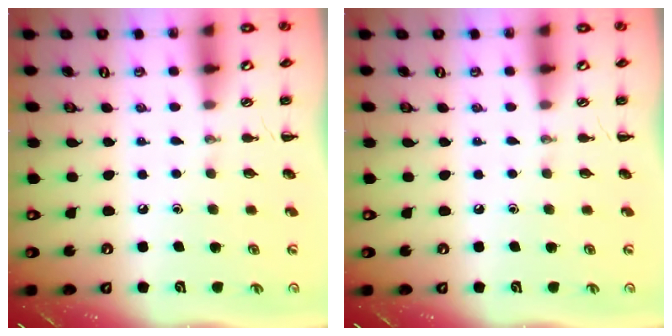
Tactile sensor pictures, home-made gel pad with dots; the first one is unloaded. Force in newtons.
{"total": 0.0}